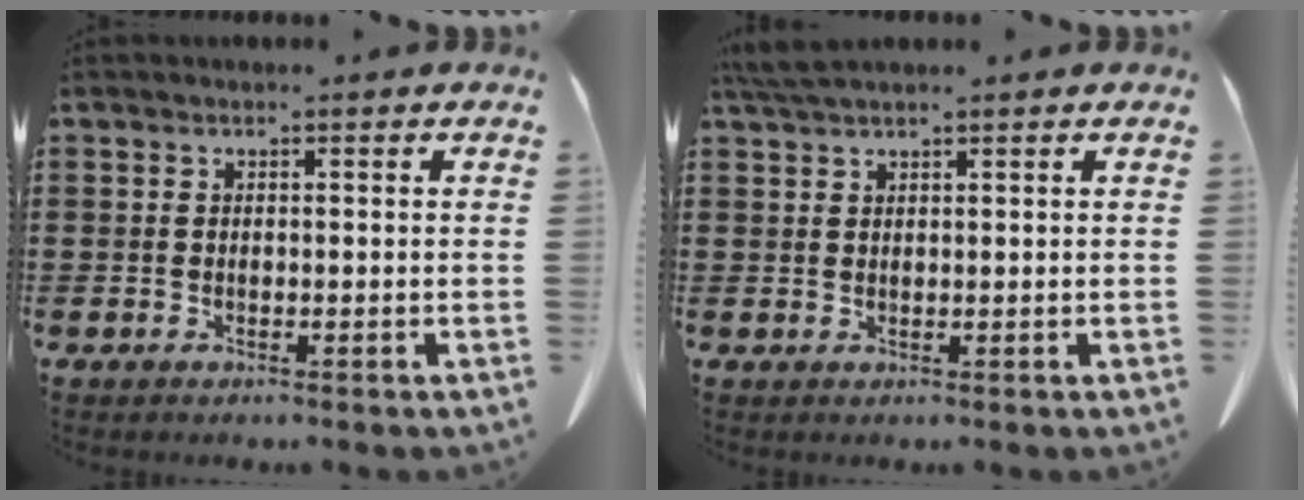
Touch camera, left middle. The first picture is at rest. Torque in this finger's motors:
{"motor_torque": [0.51, 0.43, 0.12, 0.04]}